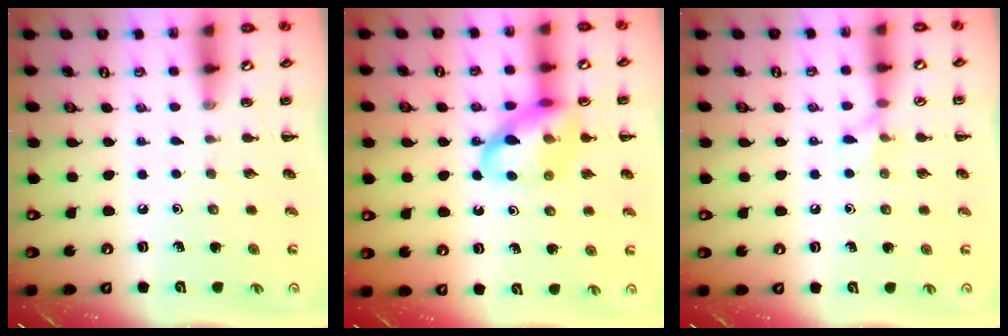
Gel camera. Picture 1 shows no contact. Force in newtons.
{"total": 13.5, "press": 13.4, "slide": 2.0}
{"total": 5.4, "press": 5.2, "slide": 1.6}